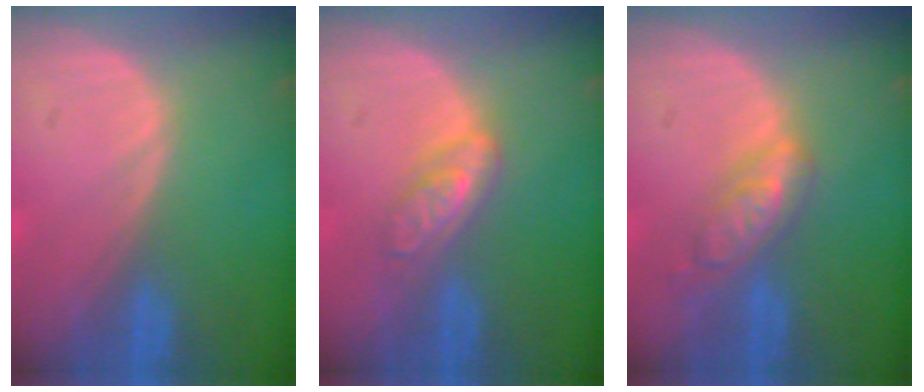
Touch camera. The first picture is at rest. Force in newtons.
{"total": 4.5, "press": 4.2, "slide": 1.8}
{"total": 5.9, "press": 5.2, "slide": 2.9}